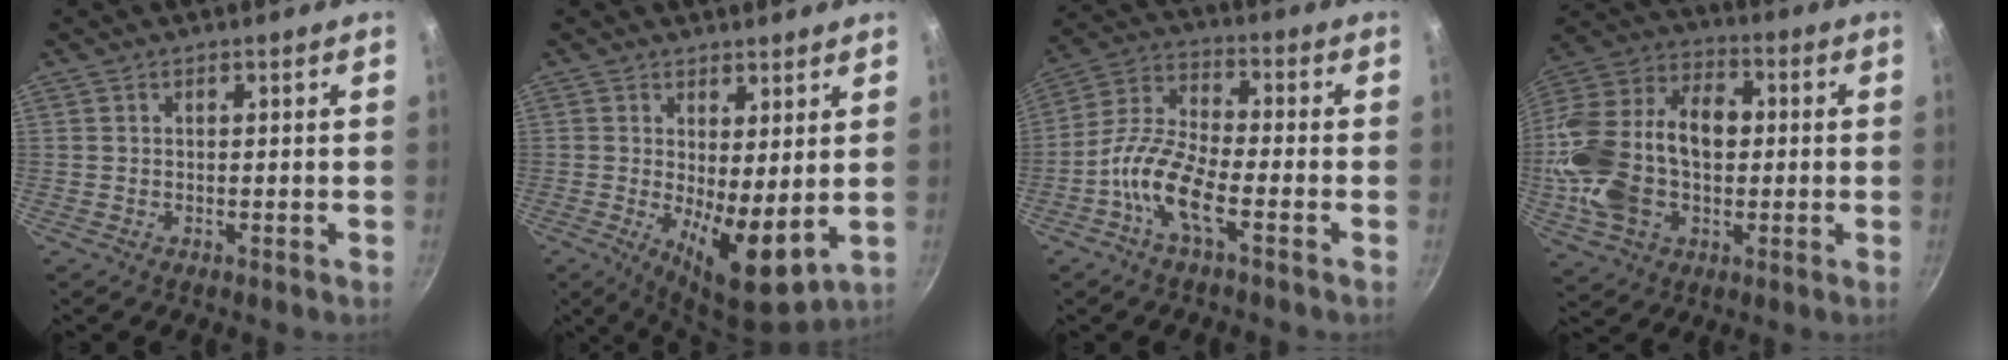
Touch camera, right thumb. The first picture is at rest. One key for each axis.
{"total": 9.7, "fx": 0.4, "fy": 3.4, "fz": 9.0, "tx": -0.128, "ty": -0.027, "tz": 0.012}
{"total": 11.2, "fx": -4.8, "fy": 3.9, "fz": 9.3, "tx": -0.188, "ty": 0.036, "tz": -0.111}
{"total": 23.4, "fx": -1.1, "fy": 15.8, "fz": 17.3, "tx": -0.316, "ty": 0.045, "tz": -0.023}